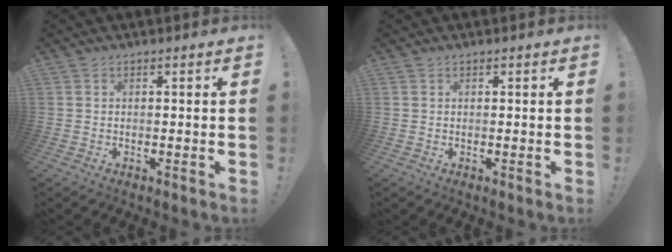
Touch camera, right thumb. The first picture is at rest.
{"total": 0.0}